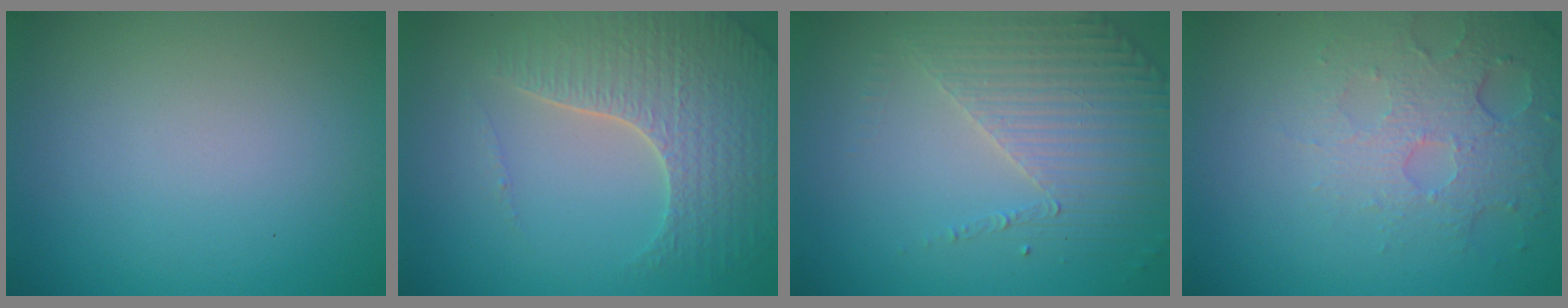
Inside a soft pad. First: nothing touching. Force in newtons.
{"total": 4.9, "press": 4.5, "slide": 2.1}
{"total": 4.3, "press": 3.2, "slide": 2.9}
{"total": 4.9, "press": 3.2, "slide": 3.6}